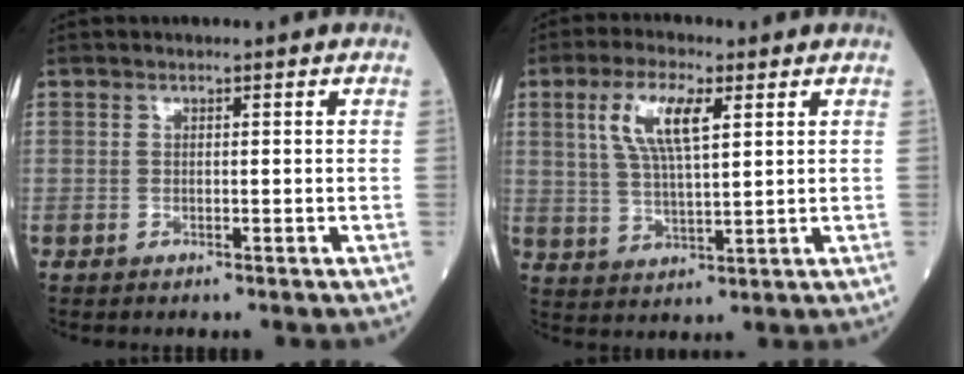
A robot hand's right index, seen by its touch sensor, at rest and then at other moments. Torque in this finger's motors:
{"motor_torque": [0.95, 0.42, 0.61, 0.15]}